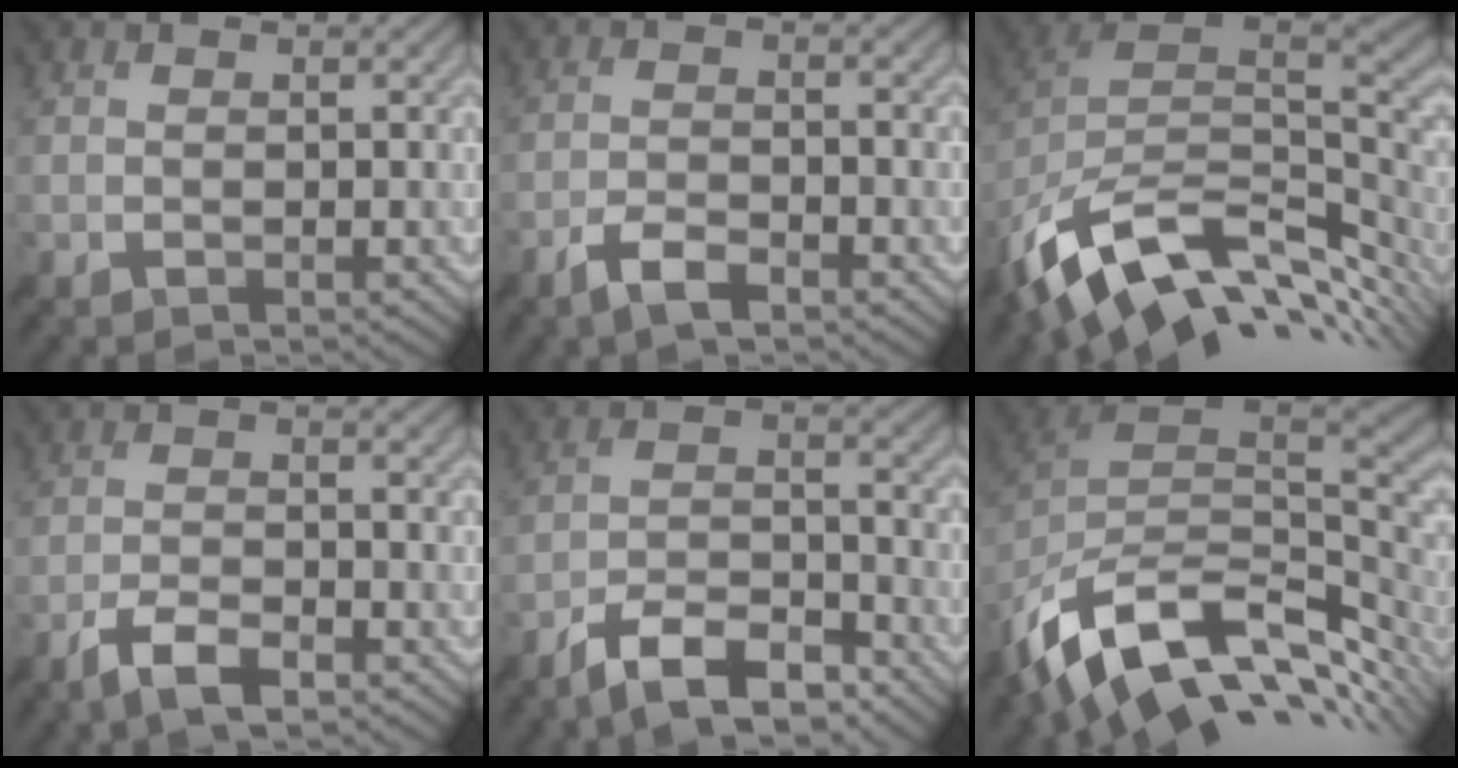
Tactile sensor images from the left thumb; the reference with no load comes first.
{"total": 3.8, "force": [-2.9, 0.9, 2.4], "torque": [-0.056, -0.003, -0.056]}
{"total": 15.1, "force": [-4.3, 9.5, 10.9], "torque": [-0.238, -0.035, -0.056]}
{"total": 5.1, "force": [-3.6, 1.4, 3.3], "torque": [-0.072, -0.004, -0.065]}
{"total": 9.1, "force": [-7.0, 2.8, 5.0], "torque": [-0.086, 0.002, -0.136]}
{"total": 14.9, "force": [-5.0, 9.4, 10.4], "torque": [-0.230, -0.040, -0.069]}